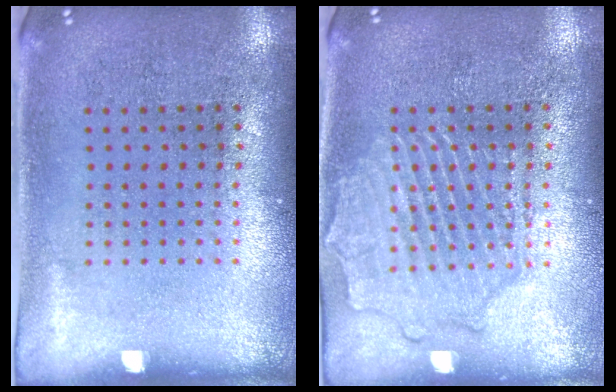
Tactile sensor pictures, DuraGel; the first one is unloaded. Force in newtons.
{"total": 2.6, "press": 2.6, "slide": 0.2}